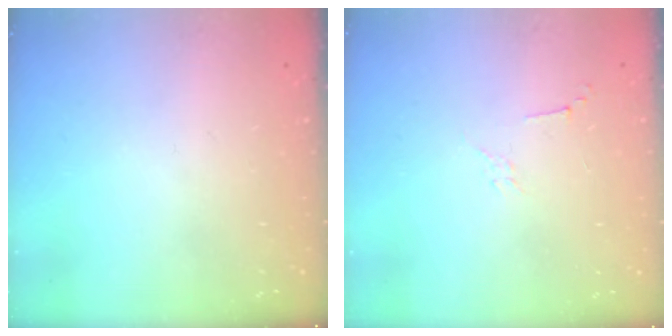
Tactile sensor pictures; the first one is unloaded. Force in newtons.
{"total": 3.5, "press": 3.5, "slide": 0.8}